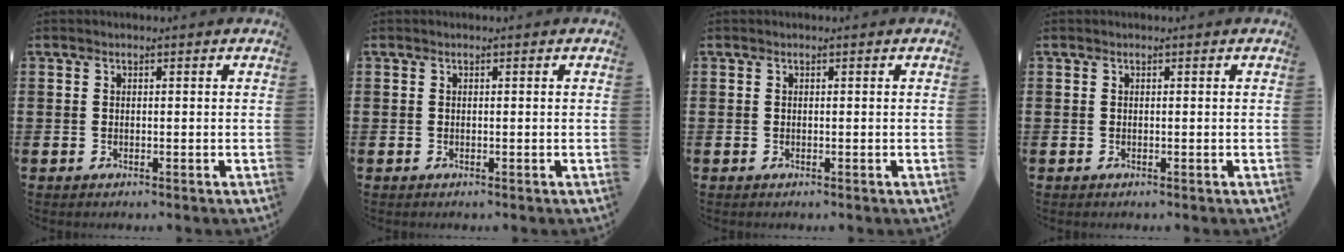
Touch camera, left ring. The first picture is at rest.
{"total": 0.0}
{"total": 0.0}
{"total": 0.0}